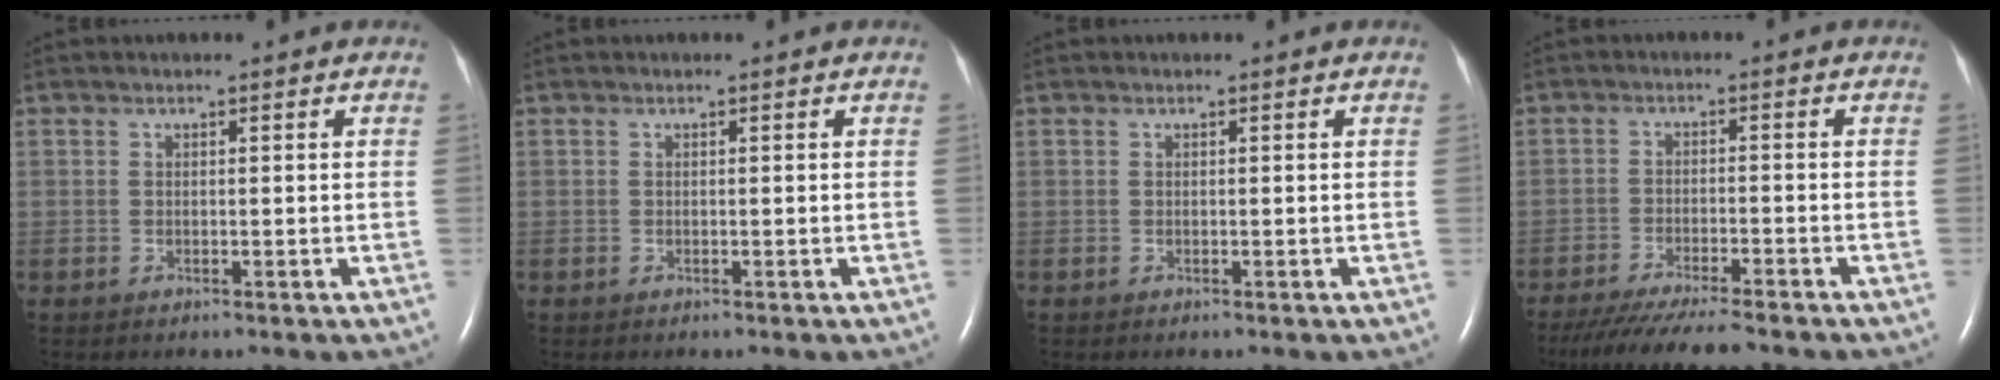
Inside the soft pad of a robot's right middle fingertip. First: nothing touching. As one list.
[{"total": 0.0}, {"total": 0.0}, {"total": 11.2, "force": [-9.8, 0.7, 5.5], "torque": [-0.082, -0.027, -0.151]}]